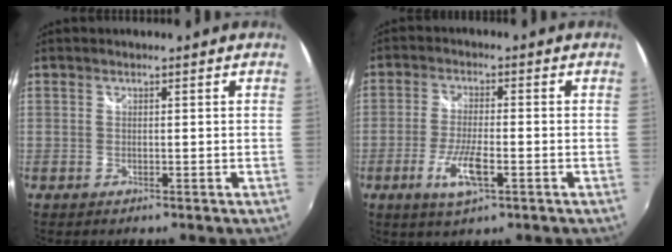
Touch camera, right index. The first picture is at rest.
{"total": 7.4, "force": [-3.1, 1.8, 6.4], "torque": [-0.136, -0.012, -0.058]}